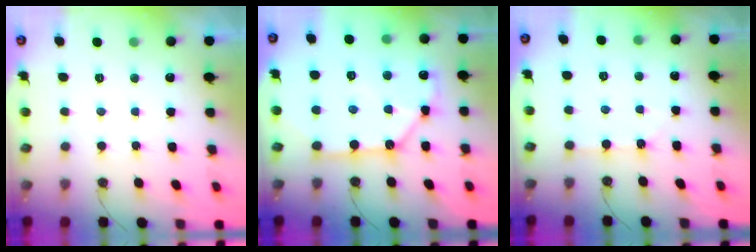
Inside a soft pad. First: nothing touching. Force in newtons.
{"total": 13.4, "press": 13.3, "slide": 1.5}
{"total": 3.5, "press": 3.5, "slide": 0.5}